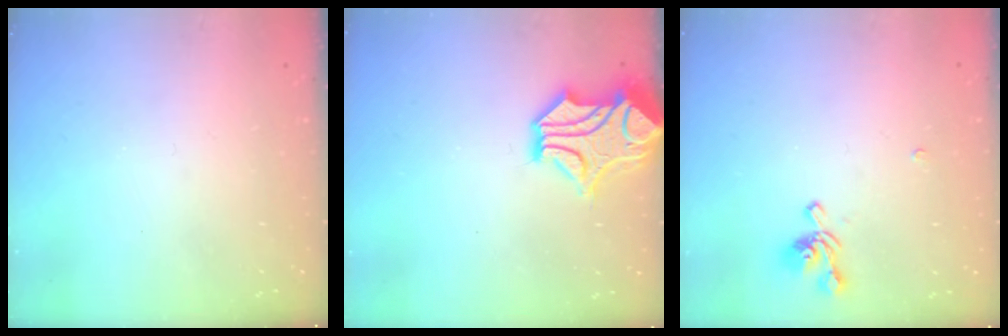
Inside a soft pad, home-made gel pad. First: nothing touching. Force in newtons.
{"total": 4.3, "press": 3.9, "slide": 1.9}
{"total": 1.1, "press": 0.6, "slide": 0.9}